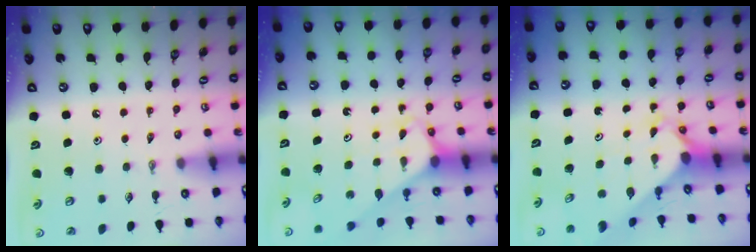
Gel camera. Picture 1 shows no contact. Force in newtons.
{"total": 3.1, "press": 3.1, "slide": 0.2}
{"total": 2.5, "press": 2.5, "slide": 0.3}